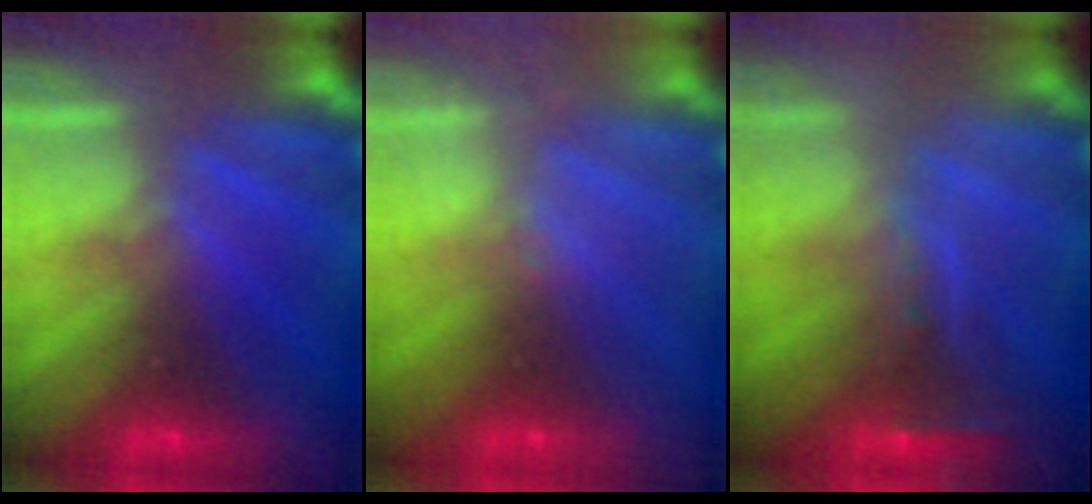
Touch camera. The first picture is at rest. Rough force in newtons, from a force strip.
{"total": 2.4}
{"total": 2.5}